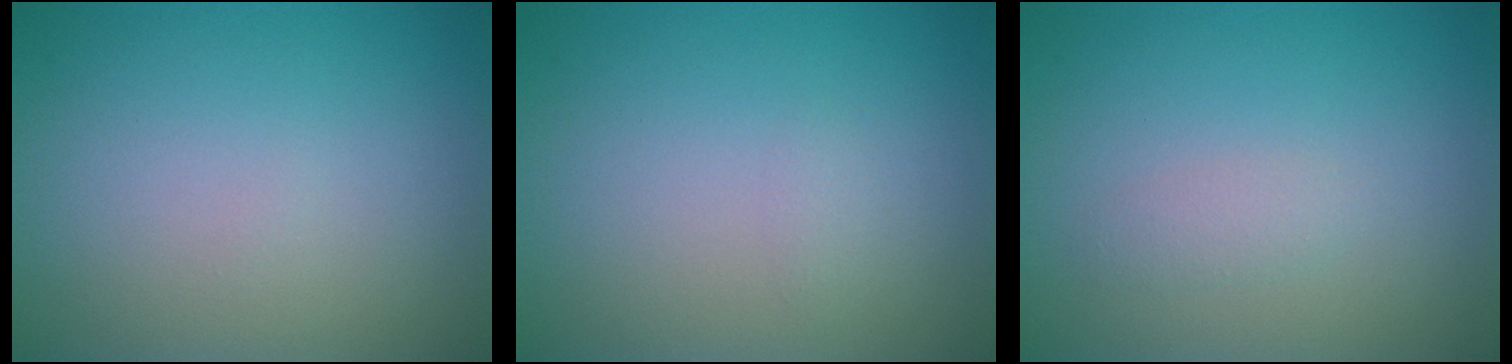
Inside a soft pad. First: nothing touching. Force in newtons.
{"total": 0.6, "press": 0.6, "slide": 0.0}
{"total": 1.0, "press": 1.0, "slide": 0.0}